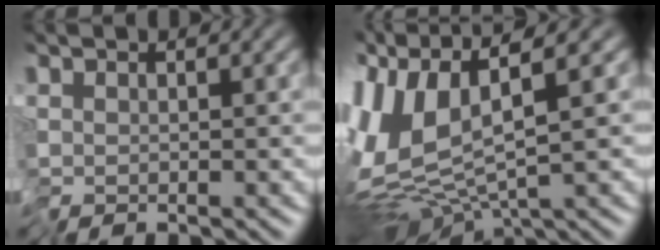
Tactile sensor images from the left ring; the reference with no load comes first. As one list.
[{"total": 8.0, "force": [0.6, 3.4, 7.2], "torque": [-0.163, -0.003, 0.021]}]